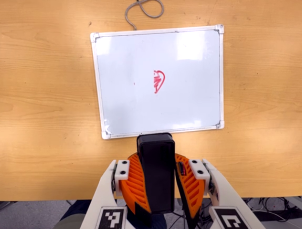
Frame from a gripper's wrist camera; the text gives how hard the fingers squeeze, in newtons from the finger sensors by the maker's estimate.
{"total": 12.8, "left": 11.8, "right": 13.8}